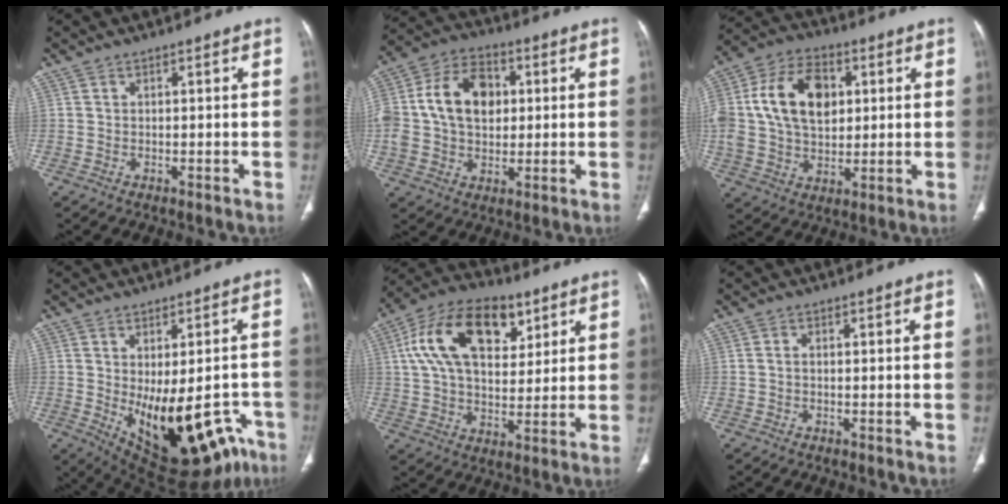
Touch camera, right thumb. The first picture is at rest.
{"total": 16.4, "force": [2.0, 11.7, 11.2], "torque": [-0.198, 0.021, 0.033]}
{"total": 17.0, "force": [3.3, 11.6, 12.0], "torque": [-0.204, 0.011, 0.060]}
{"total": 20.3, "force": [-8.0, 9.9, 15.7], "torque": [-0.162, 0.007, -0.090]}
{"total": 19.7, "force": [7.4, 11.6, 14.1], "torque": [-0.226, -0.002, 0.123]}
{"total": 0.7, "force": [-0.1, 0.4, 0.5], "torque": [-0.010, 0.001, -0.005]}